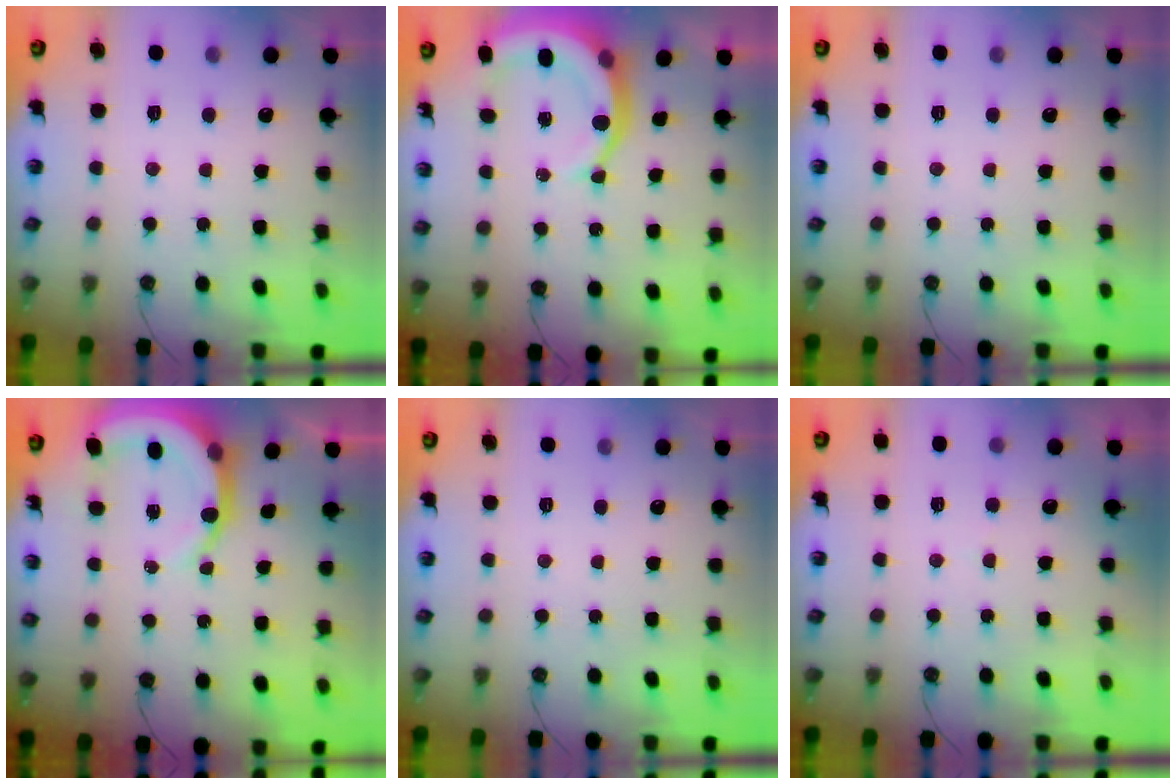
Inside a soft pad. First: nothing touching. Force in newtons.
{"total": 10.0, "press": 9.9, "slide": 1.1}
{"total": 0.0}
{"total": 7.7, "press": 7.6, "slide": 0.9}
{"total": 0.0}
{"total": 2.8, "press": 2.6, "slide": 1.1}